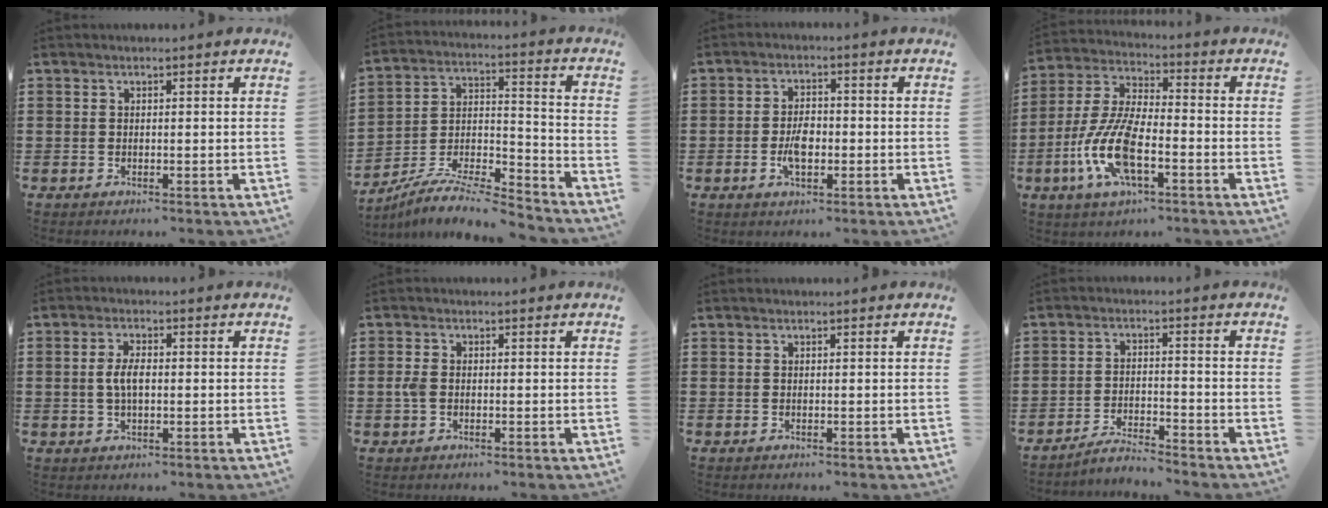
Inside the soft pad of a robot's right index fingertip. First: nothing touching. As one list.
[{"total": 9.2, "force": [-8.6, 1.0, 3.1], "torque": [-0.056, 0.012, -0.172]}, {"total": 4.3, "force": [-0.9, 2.3, 3.5], "torque": [-0.078, 0.002, -0.020]}, {"total": 10.7, "force": [-4.0, 3.8, 9.2], "torque": [-0.223, -0.012, -0.080]}, {"total": 3.7, "force": [0.0, 1.6, 3.3], "torque": [-0.072, 0.001, -0.005]}, {"total": 1.7, "force": [-0.2, 1.1, 1.2], "torque": [-0.039, 0.000, -0.009]}, {"total": 0.0}, {"total": 3.5, "force": [-3.4, -0.1, 0.7], "torque": [-0.016, 0.003, -0.069]}]